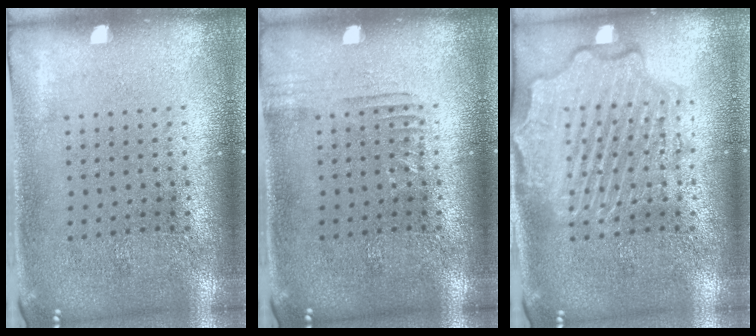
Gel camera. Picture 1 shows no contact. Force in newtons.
{"total": 0.9, "press": 0.9, "slide": 0.2}
{"total": 4.5, "press": 4.5, "slide": 0.5}